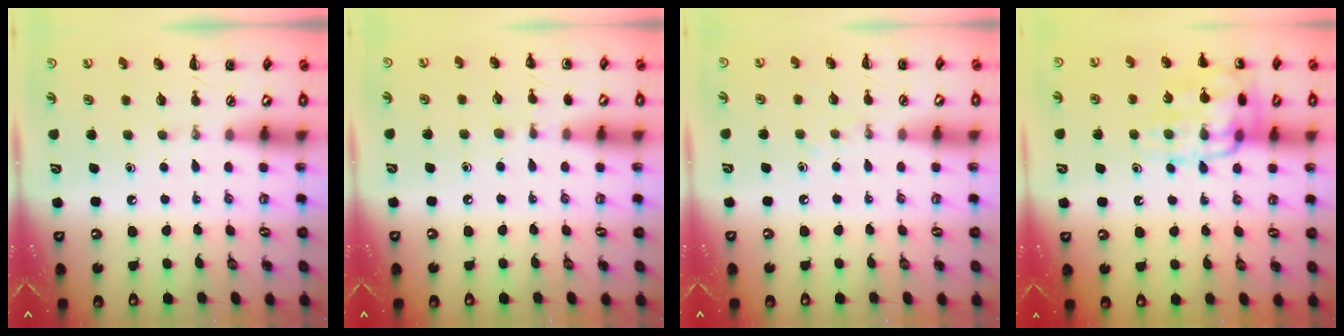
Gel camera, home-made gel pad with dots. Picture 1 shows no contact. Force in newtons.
{"total": 5.4, "press": 5.1, "slide": 1.7}
{"total": 3.5, "press": 3.4, "slide": 0.9}
{"total": 16.1, "press": 16.1, "slide": 1.0}